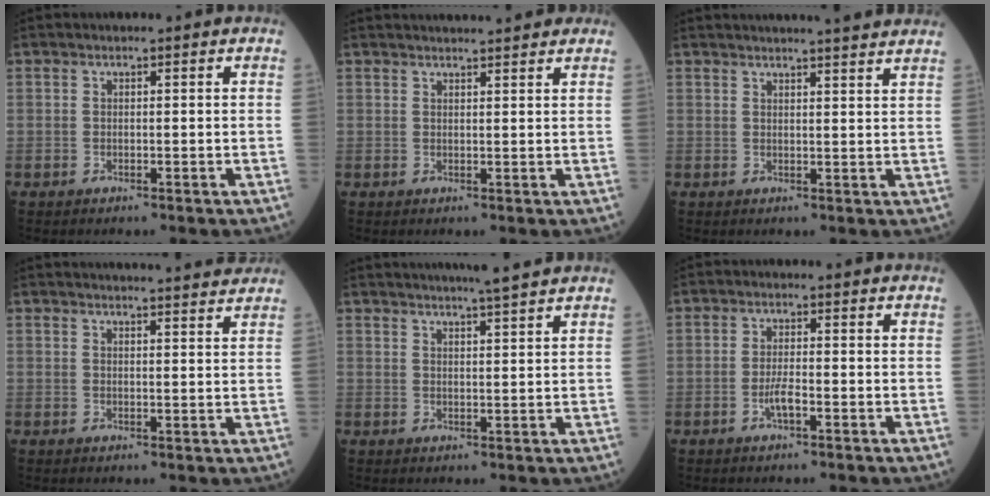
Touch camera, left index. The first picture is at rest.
{"total": 9.7, "force": [8.8, 1.2, 3.9], "torque": [-0.052, 0.030, 0.104]}
{"total": 10.4, "force": [9.6, -0.1, 4.0], "torque": [-0.060, 0.012, 0.106]}
{"total": 13.7, "force": [13.0, 0.4, 4.1], "torque": [-0.049, 0.005, 0.153]}
{"total": 7.9, "force": [7.1, -0.6, 3.6], "torque": [-0.058, 0.009, 0.092]}
{"total": 2.4, "force": [-1.1, 0.3, 2.1], "torque": [-0.044, 0.000, -0.023]}